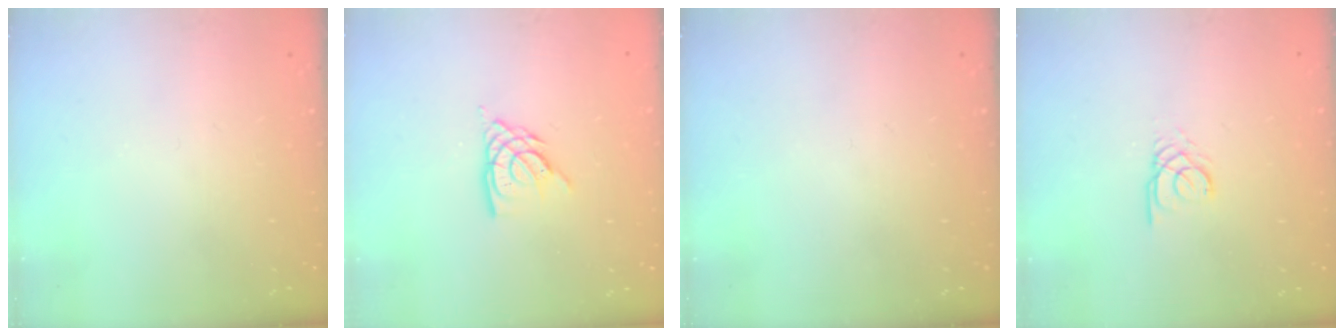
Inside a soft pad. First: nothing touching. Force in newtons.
{"total": 7.3, "press": 7.3, "slide": 0.6}
{"total": 0.0}
{"total": 2.3, "press": 2.3, "slide": 0.2}